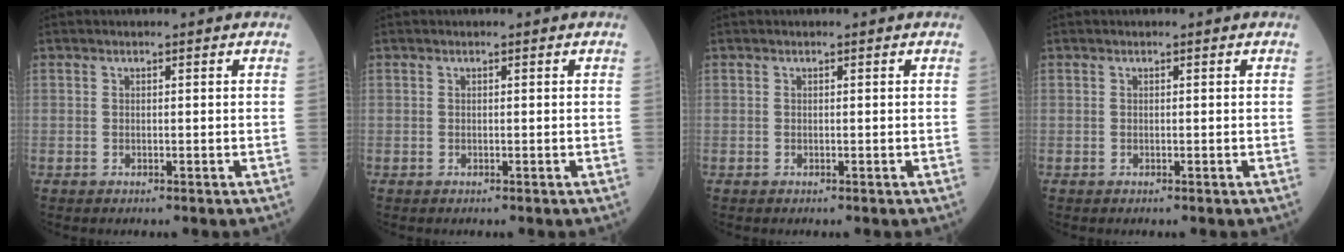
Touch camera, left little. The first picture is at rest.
{"total": 0.0}
{"total": 0.0}
{"total": 0.0}